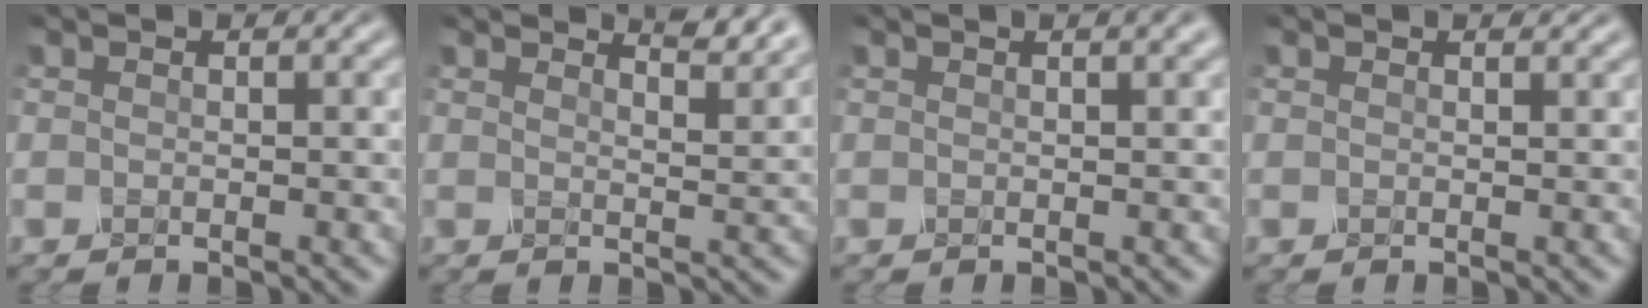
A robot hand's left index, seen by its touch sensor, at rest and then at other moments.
{"total": 3.5, "force": [3.2, 0.5, 1.4], "torque": [-0.012, 0.000, 0.037]}
{"total": 1.8, "force": [1.1, 0.5, 1.4], "torque": [-0.013, 0.001, 0.010]}
{"total": 0.9, "force": [0.8, 0.1, 0.2], "torque": [-0.010, -0.002, 0.010]}